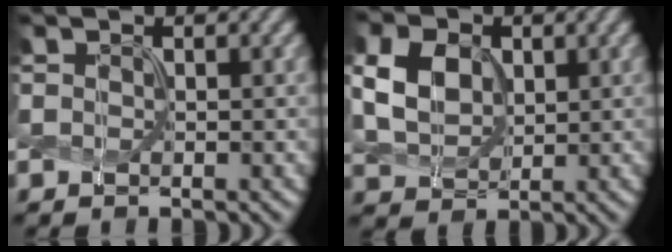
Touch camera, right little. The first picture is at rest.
{"total": 5.2, "force": [0.5, 3.9, 3.4], "torque": [-0.090, 0.008, 0.014]}